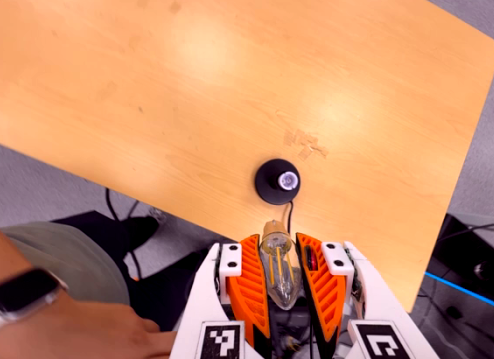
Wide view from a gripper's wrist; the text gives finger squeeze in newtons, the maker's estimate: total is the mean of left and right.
{"total": 19.6, "left": 21.2, "right": 18.1}